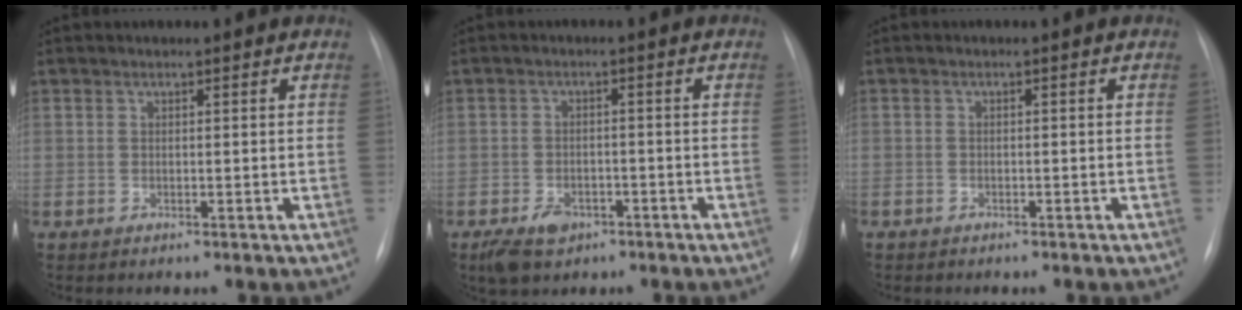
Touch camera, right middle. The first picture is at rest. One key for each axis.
{"total": 5.1, "fx": -2.9, "fy": 3.3, "fz": 2.6, "tx": -0.049, "ty": -0.002, "tz": -0.039}
{"total": 1.1, "fx": -0.8, "fy": 0.6, "fz": 0.3, "tx": -0.006, "ty": 0.002, "tz": -0.012}